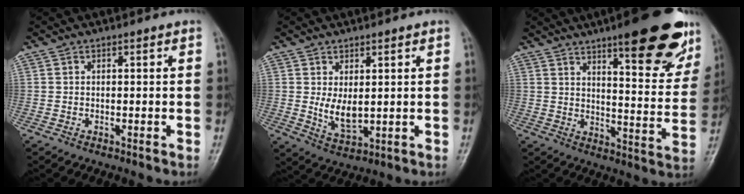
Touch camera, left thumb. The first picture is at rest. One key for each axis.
{"total": 5.7, "fx": 1.1, "fy": 3.0, "fz": 4.8, "tx": -0.077, "ty": -0.019, "tz": 0.030}
{"total": 21.1, "fx": 13.0, "fy": 5.6, "fz": 15.6, "tx": -0.165, "ty": -0.060, "tz": 0.175}